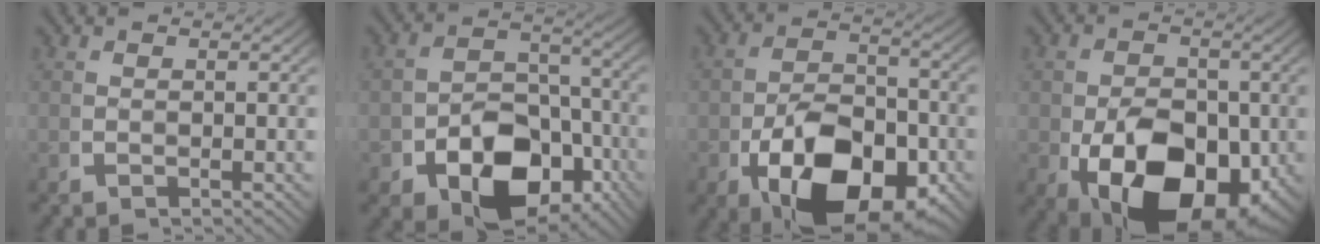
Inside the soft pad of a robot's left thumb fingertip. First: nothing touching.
{"total": 11.5, "force": [-3.8, 8.0, 7.4], "torque": [-0.125, -0.054, -0.038]}
{"total": 14.2, "force": [-3.7, 9.0, 10.4], "torque": [-0.189, -0.065, -0.031]}
{"total": 16.7, "force": [-3.7, 11.2, 11.9], "torque": [-0.215, -0.083, -0.016]}